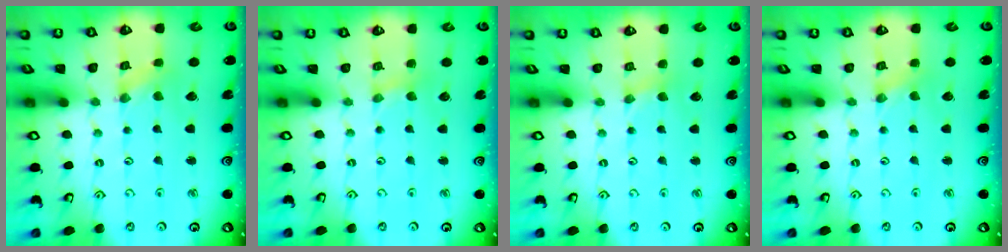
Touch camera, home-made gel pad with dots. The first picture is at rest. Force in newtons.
{"total": 1.7, "press": 1.7, "slide": 0.3}
{"total": 1.2, "press": 1.1, "slide": 0.3}
{"total": 0.0}